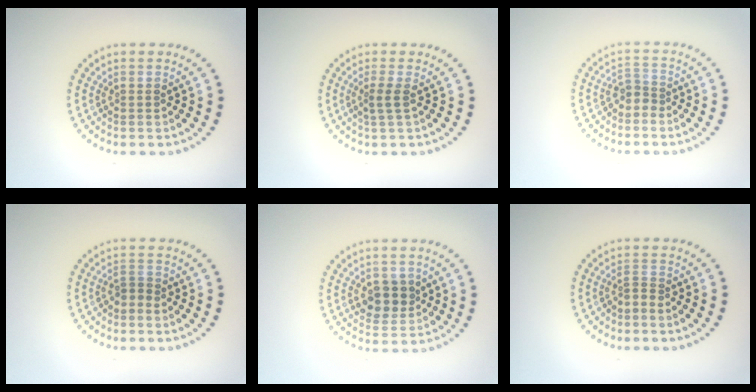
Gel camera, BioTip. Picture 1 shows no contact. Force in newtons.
{"total": 1.4, "press": 1.0, "slide": 1.0}
{"total": 1.7, "press": 1.2, "slide": 1.3}
{"total": 1.1, "press": 0.8, "slide": 0.7}
{"total": 2.8, "press": 2.6, "slide": 0.8}
{"total": 0.9, "press": 0.3, "slide": 0.9}